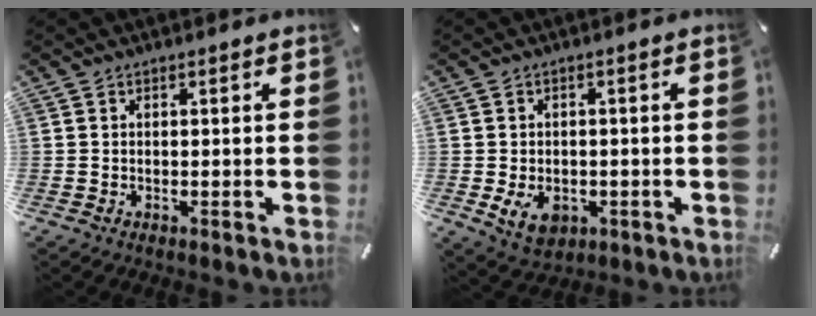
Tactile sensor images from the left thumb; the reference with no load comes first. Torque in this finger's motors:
{"motor_torque": [0.94, 1.73, 0.20, -0.17, 0.06]}